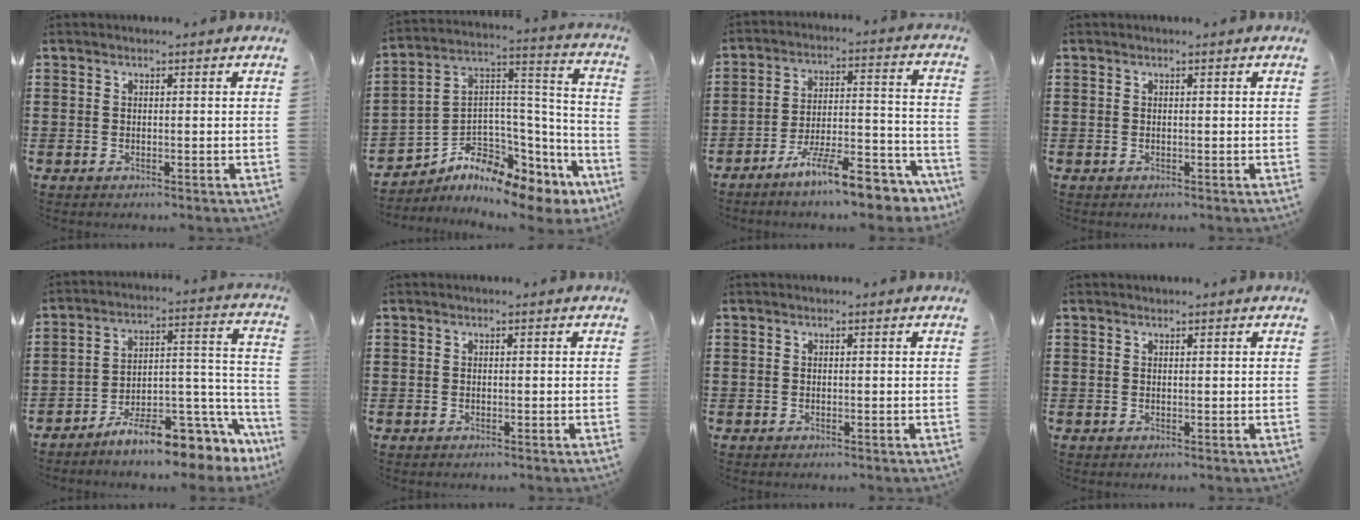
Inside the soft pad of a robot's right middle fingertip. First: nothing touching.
{"total": 6.7, "force": [-5.5, 2.9, 2.5], "torque": [-0.074, -0.019, -0.110]}
{"total": 12.1, "force": [-9.6, 1.8, 7.1], "torque": [-0.116, 0.027, -0.177]}
{"total": 0.0}
{"total": 10.5, "force": [-8.7, 2.4, 5.4], "torque": [-0.076, 0.020, -0.159]}
{"total": 0.0}
{"total": 0.0}
{"total": 0.0}